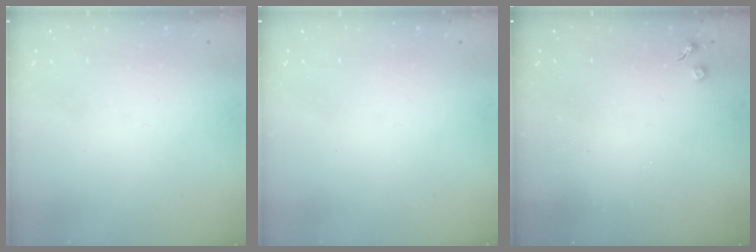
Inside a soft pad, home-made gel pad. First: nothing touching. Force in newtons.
{"total": 0.0}
{"total": 2.7, "press": 2.6, "slide": 0.4}